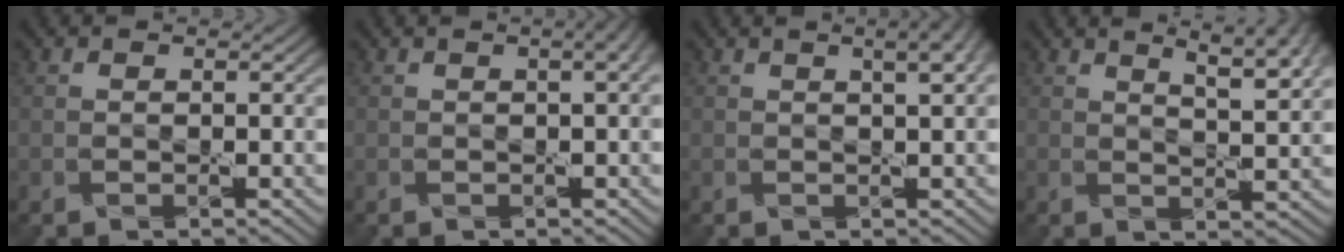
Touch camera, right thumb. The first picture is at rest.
{"total": 3.0, "force": [1.0, 1.0, 2.6], "torque": [-0.028, 0.010, 0.003]}
{"total": 5.1, "force": [2.3, 1.8, 4.2], "torque": [-0.043, 0.021, 0.011]}
{"total": 8.0, "force": [4.8, 1.9, 6.1], "torque": [-0.080, 0.016, 0.059]}